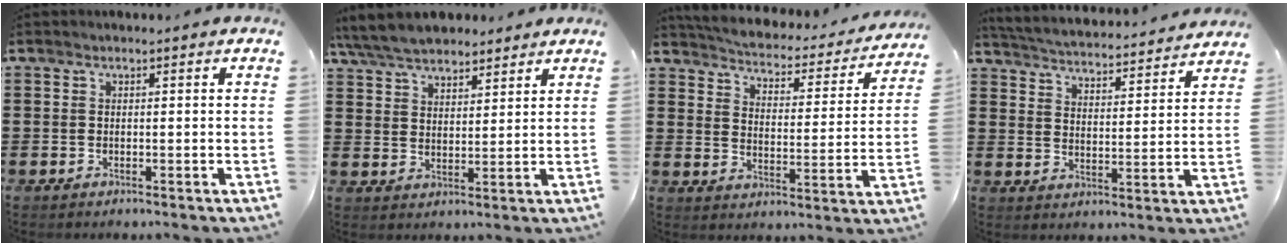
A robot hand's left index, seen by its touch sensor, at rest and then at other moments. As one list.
[{"total": 6.7, "force": [6.1, 2.1, 2.0], "torque": [-0.062, -0.008, 0.114]}, {"total": 3.2, "force": [3.1, 0.4, 0.7], "torque": [-0.034, -0.030, 0.044]}, {"total": 3.7, "force": [3.6, -0.5, 0.1], "torque": [-0.025, -0.037, 0.056]}]